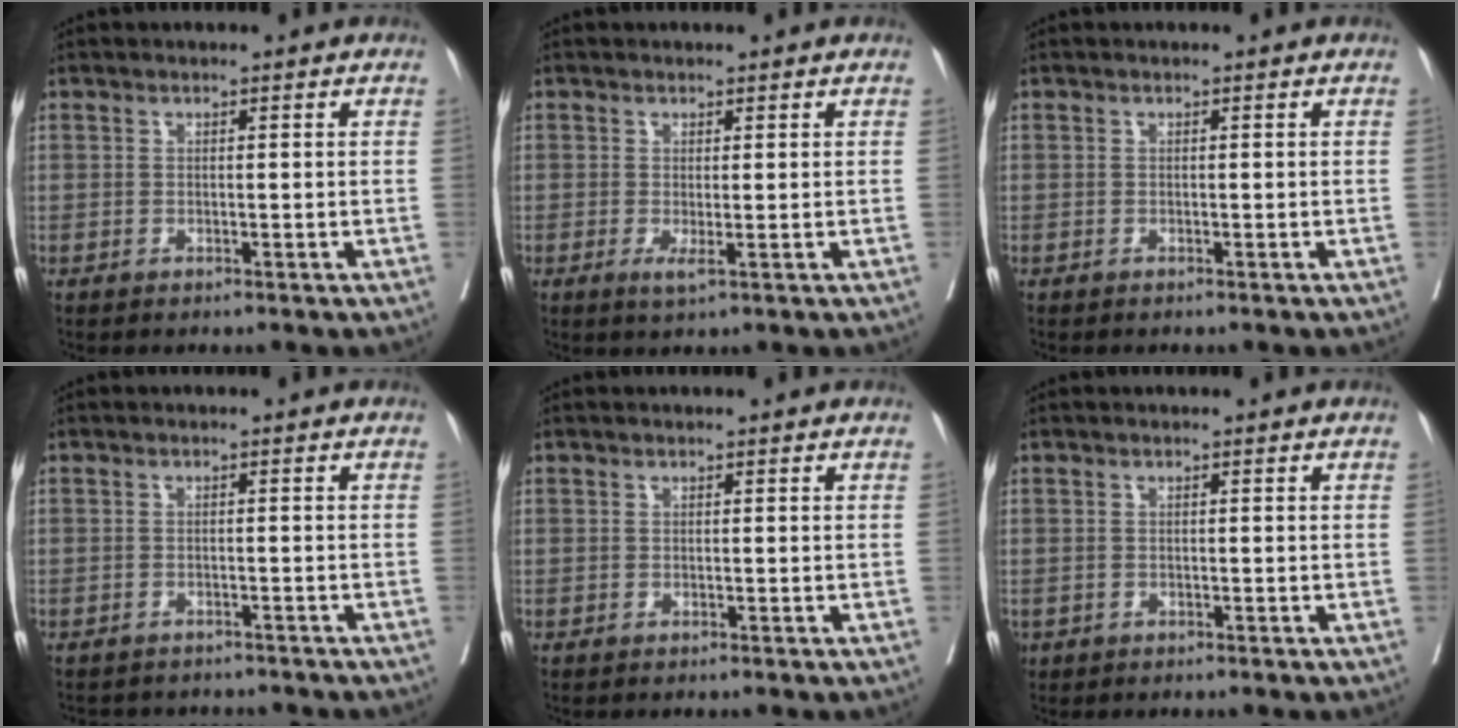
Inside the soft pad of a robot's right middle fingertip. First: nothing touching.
{"total": 1.6, "force": [0.0, -0.6, 1.5], "torque": [-0.024, -0.008, 0.003]}
{"total": 0.9, "force": [0.3, -0.8, -0.1], "torque": [0.001, -0.001, 0.003]}
{"total": 6.2, "force": [-5.9, 1.4, 1.0], "torque": [-0.010, 0.001, -0.067]}
{"total": 0.0}
{"total": 1.0, "force": [-0.5, 0.9, 0.2], "torque": [-0.011, 0.002, -0.004]}